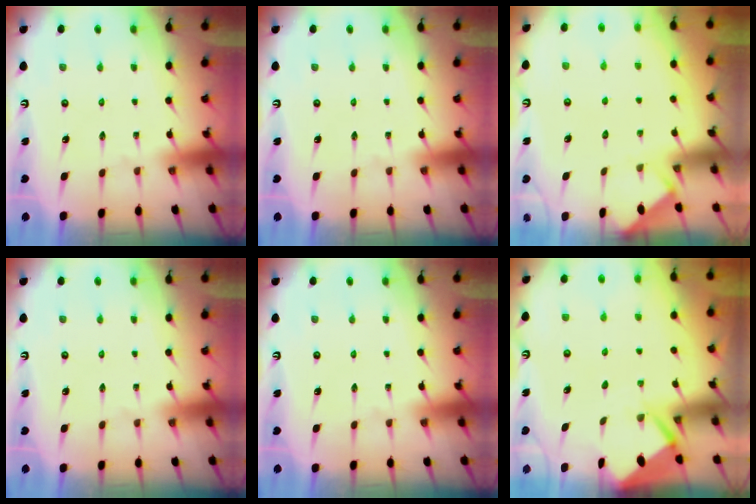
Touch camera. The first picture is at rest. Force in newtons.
{"total": 0.0}
{"total": 1.7, "press": 1.7, "slide": 0.3}
{"total": 0.0}
{"total": 0.0}
{"total": 2.9, "press": 2.9, "slide": 0.4}